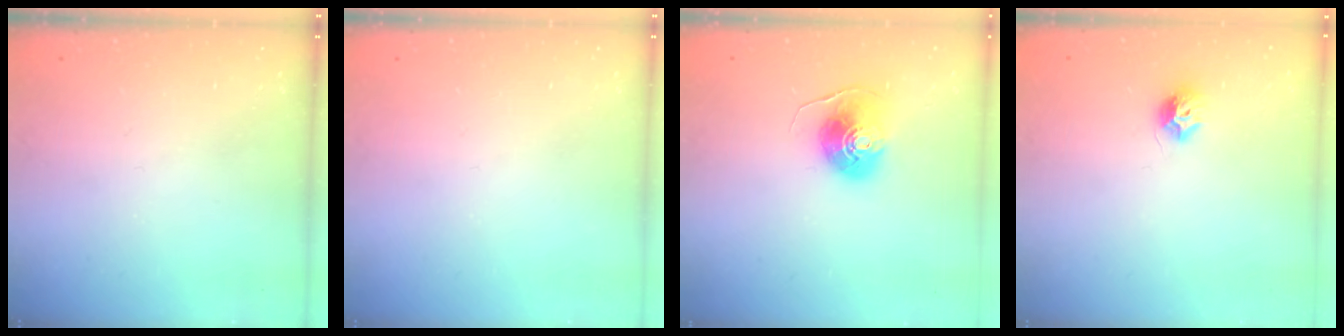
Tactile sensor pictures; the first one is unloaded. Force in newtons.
{"total": 0.0}
{"total": 8.1, "press": 8.1, "slide": 0.3}
{"total": 7.6, "press": 7.6, "slide": 0.2}